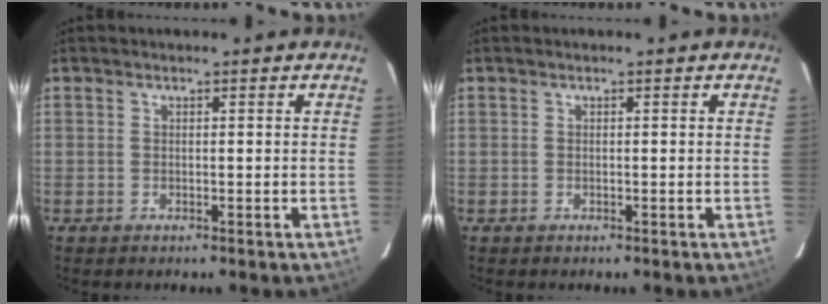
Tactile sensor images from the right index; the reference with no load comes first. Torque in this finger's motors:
{"motor_torque": [-0.06, -0.03, 0.01, 0.01]}